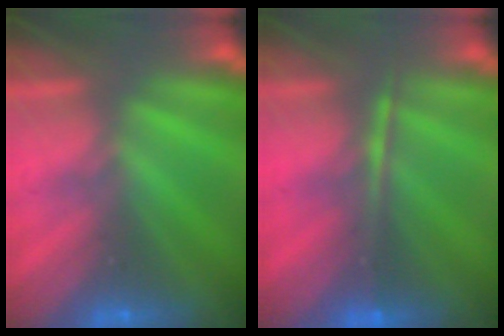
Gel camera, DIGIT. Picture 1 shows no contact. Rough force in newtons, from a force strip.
{"total": 1.5}